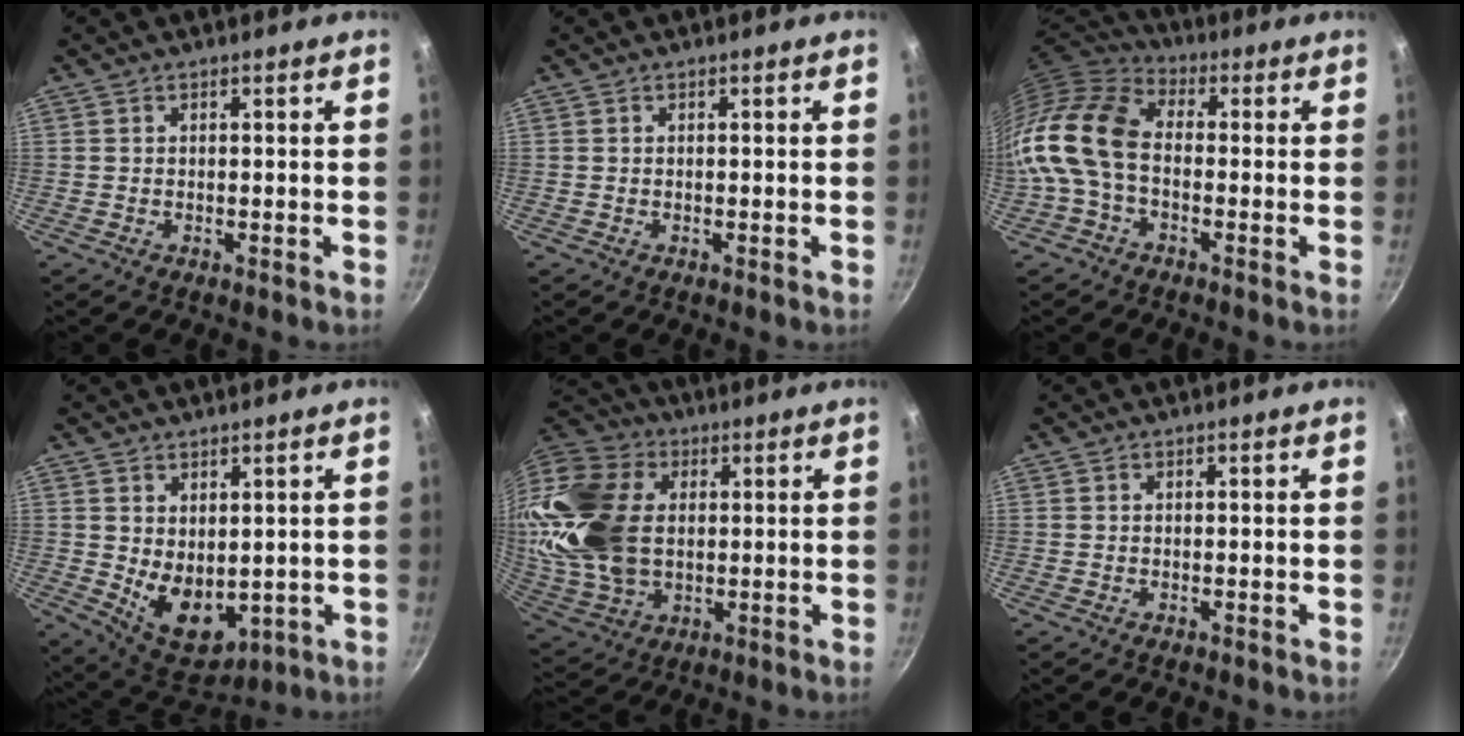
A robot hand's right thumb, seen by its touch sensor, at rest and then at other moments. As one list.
[{"total": 0.0}, {"total": 14.2, "force": [-2.6, 9.2, 10.4], "torque": [-0.198, 0.038, -0.075]}, {"total": 9.9, "force": [0.8, 6.7, 7.3], "torque": [-0.084, -0.028, 0.038]}, {"total": 24.6, "force": [3.0, 17.2, 17.3], "torque": [-0.357, 0.005, 0.063]}, {"total": 0.0}]